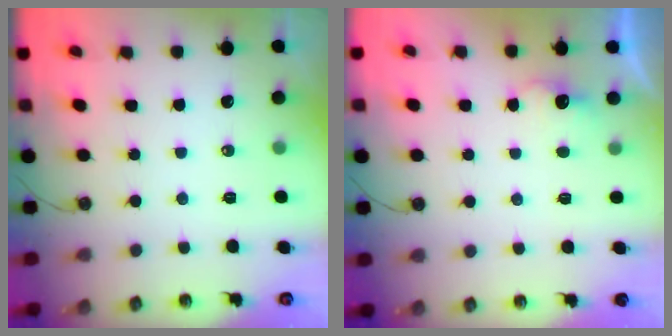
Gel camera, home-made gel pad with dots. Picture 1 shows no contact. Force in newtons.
{"total": 3.1, "press": 3.0, "slide": 0.8}